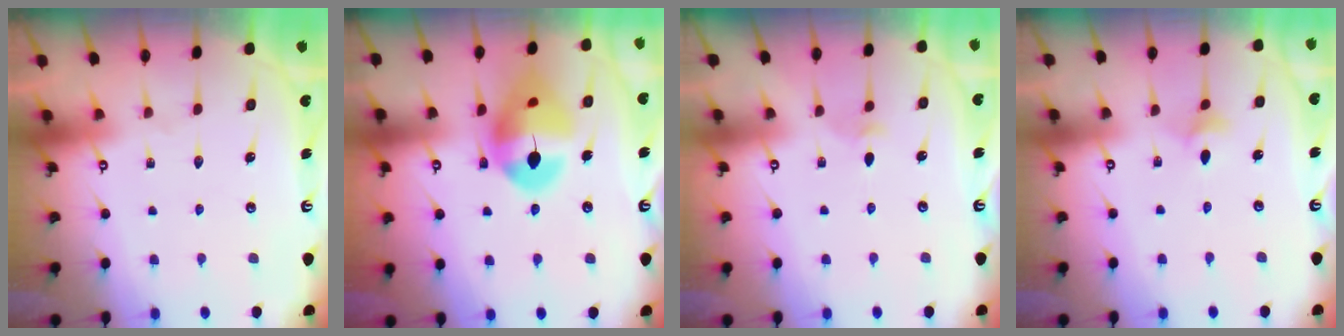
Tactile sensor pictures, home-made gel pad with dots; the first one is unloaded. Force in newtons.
{"total": 14.9, "press": 14.7, "slide": 2.0}
{"total": 3.4, "press": 3.3, "slide": 0.9}
{"total": 3.1, "press": 3.0, "slide": 0.6}